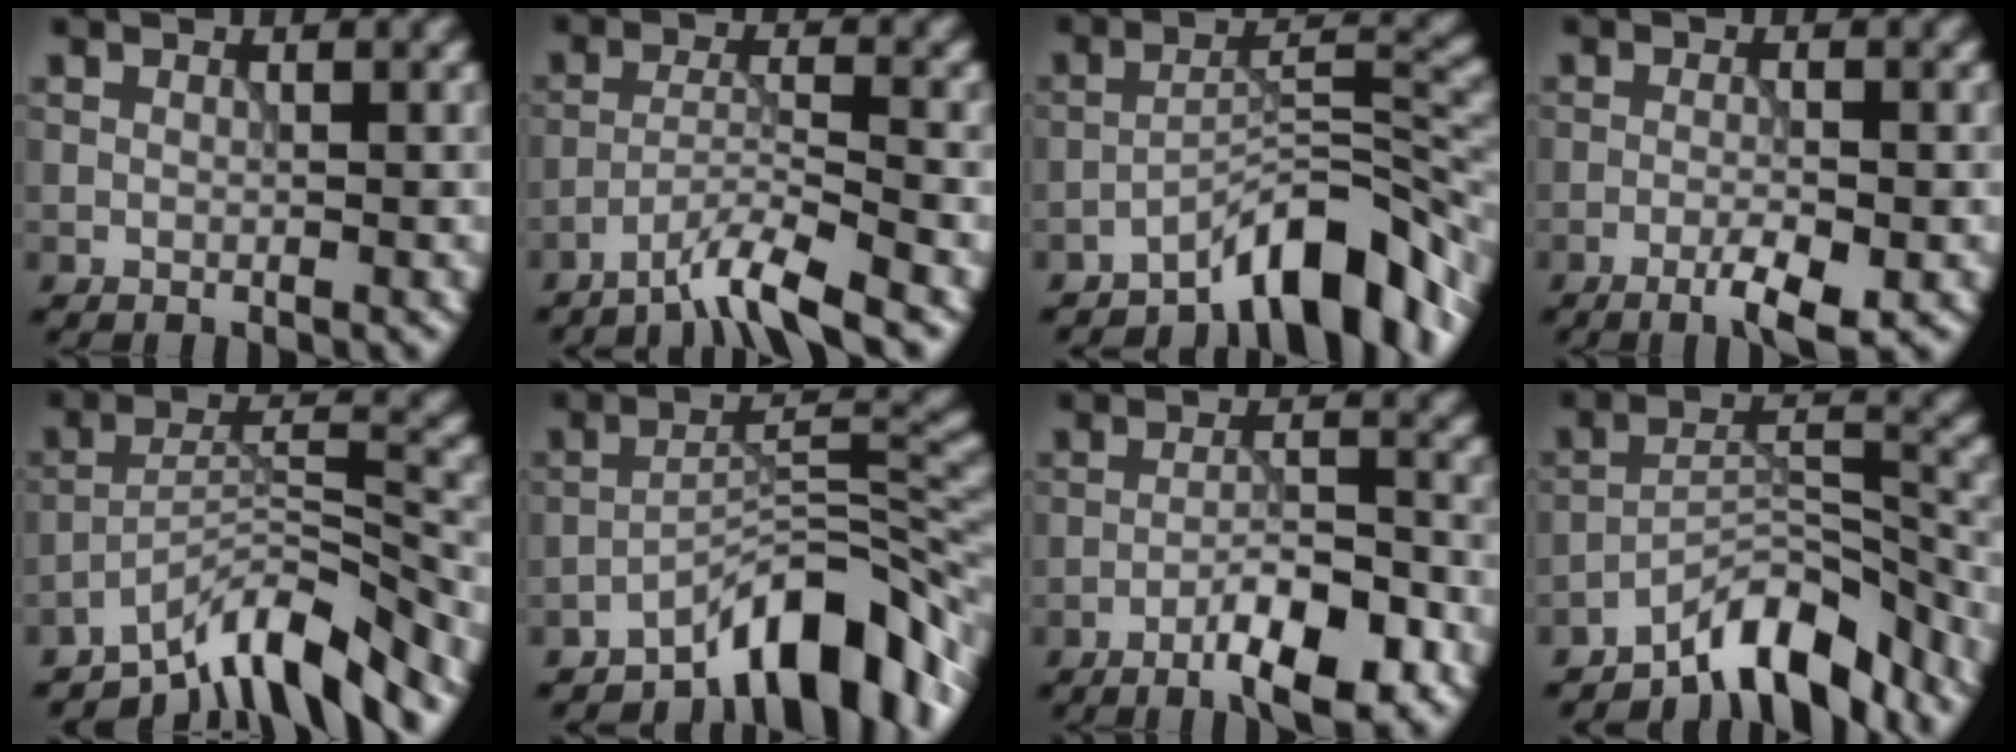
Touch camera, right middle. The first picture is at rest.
{"total": 4.6, "force": [-3.6, 0.2, 2.8], "torque": [-0.046, 0.006, -0.080]}
{"total": 8.0, "force": [-5.8, 1.9, 5.1], "torque": [-0.072, 0.014, -0.097]}
{"total": 3.2, "force": [-1.7, 0.5, 2.7], "torque": [-0.050, -0.001, -0.031]}
{"total": 8.2, "force": [-6.6, 1.5, 4.6], "torque": [-0.070, 0.005, -0.123]}
{"total": 8.7, "force": [-6.0, 2.4, 5.8], "torque": [-0.076, 0.014, -0.103]}
{"total": 6.6, "force": [-4.1, 1.4, 4.9], "torque": [-0.077, 0.009, -0.064]}
{"total": 7.5, "force": [-6.0, 2.1, 3.9], "torque": [-0.046, 0.010, -0.108]}